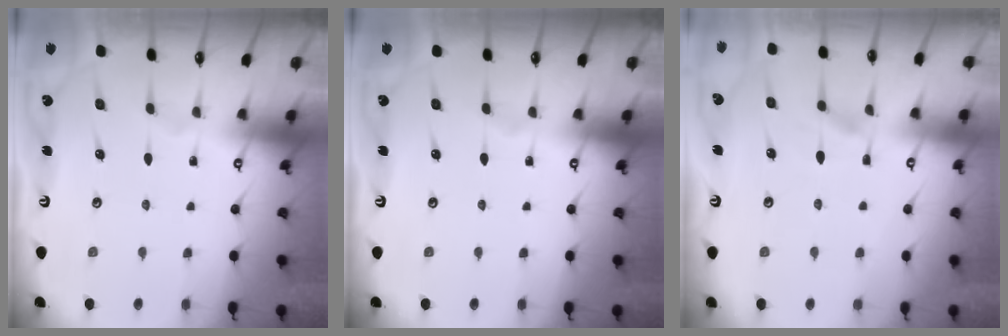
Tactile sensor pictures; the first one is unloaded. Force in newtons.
{"total": 0.0}
{"total": 1.5, "press": 0.9, "slide": 1.2}